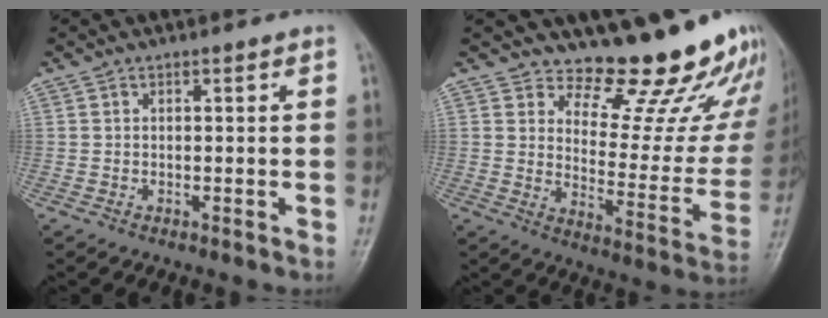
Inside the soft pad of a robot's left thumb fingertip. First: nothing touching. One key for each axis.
{"total": 17.5, "fx": 15.7, "fy": 4.9, "fz": 5.8, "tx": -0.019, "ty": -0.163, "tz": 0.200}